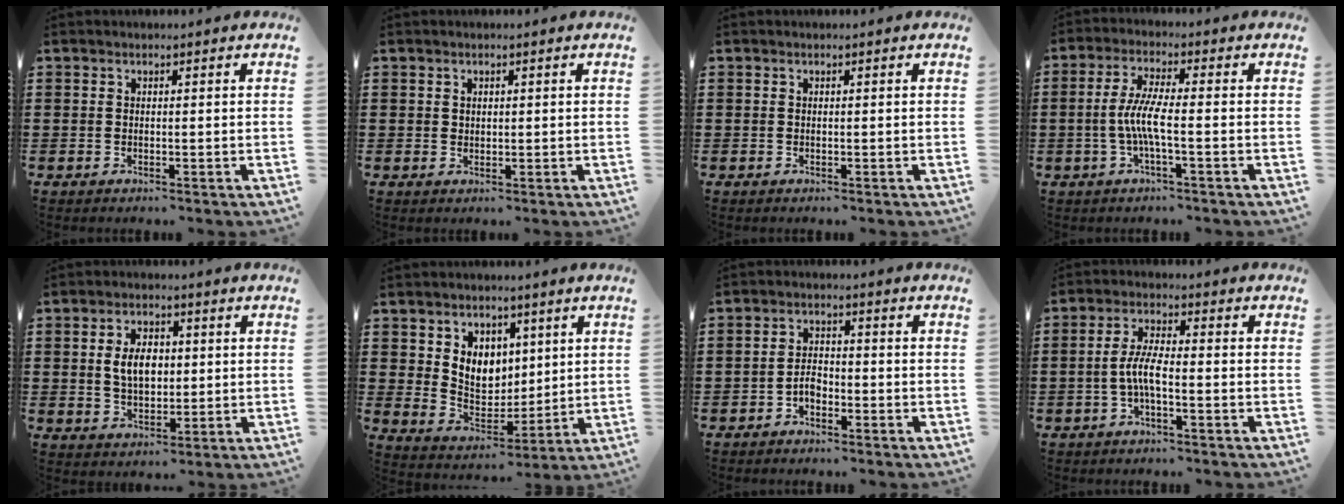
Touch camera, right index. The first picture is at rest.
{"total": 0.9, "force": [0.5, 0.7, 0.2], "torque": [-0.006, 0.003, 0.011]}
{"total": 0.0}
{"total": 5.6, "force": [-1.4, 0.6, 5.4], "torque": [-0.125, -0.011, -0.036]}
{"total": 5.4, "force": [0.6, 3.3, 4.3], "torque": [-0.082, 0.003, 0.002]}
{"total": 6.5, "force": [2.8, 5.4, 2.1], "torque": [-0.045, -0.006, 0.049]}
{"total": 2.6, "force": [-1.5, 1.4, 1.6], "torque": [-0.034, 0.003, -0.031]}
{"total": 4.8, "force": [-1.5, 1.1, 4.4], "torque": [-0.106, -0.004, -0.036]}